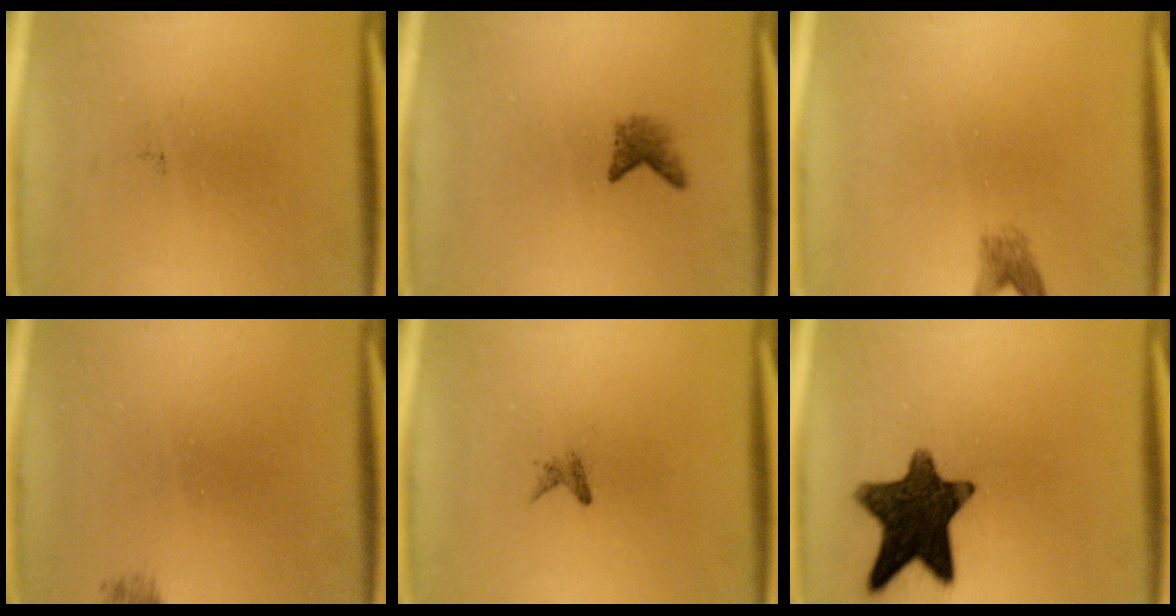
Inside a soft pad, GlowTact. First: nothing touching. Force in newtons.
{"total": 1.8}
{"total": 1.8}
{"total": 0.7}
{"total": 0.9}
{"total": 13.3}